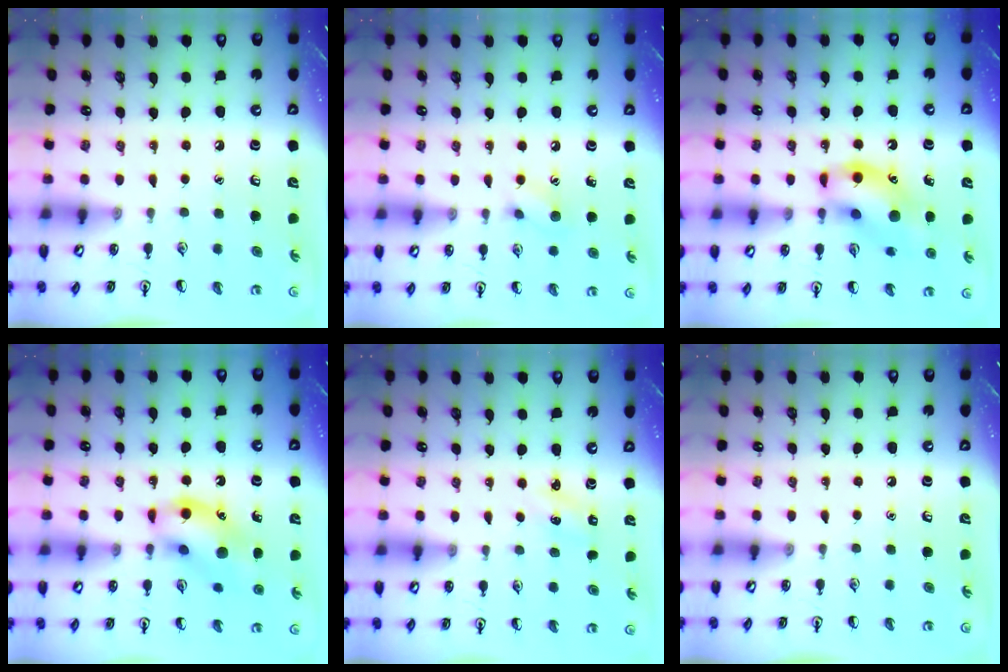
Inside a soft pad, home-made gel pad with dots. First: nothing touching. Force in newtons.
{"total": 6.1, "press": 6.0, "slide": 1.0}
{"total": 12.6, "press": 12.4, "slide": 2.1}
{"total": 12.6, "press": 12.5, "slide": 1.2}
{"total": 1.3, "press": 1.2, "slide": 0.5}
{"total": 0.0}